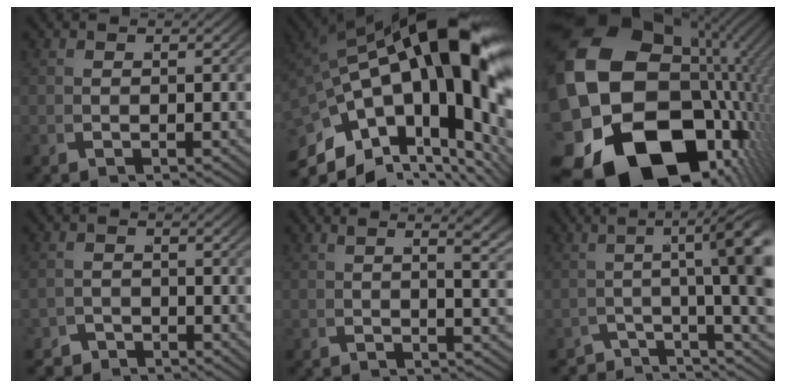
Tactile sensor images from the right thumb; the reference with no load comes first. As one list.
[{"total": 22.7, "force": [1.3, 12.5, 18.9], "torque": [-0.324, -0.030, 0.037]}, {"total": 29.3, "force": [-4.0, 20.2, 20.9], "torque": [-0.387, -0.080, -0.042]}, {"total": 2.5, "force": [-2.3, 0.9, -0.3], "torque": [0.016, -0.014, -0.039]}, {"total": 4.1, "force": [1.6, 1.2, 3.6], "torque": [-0.042, 0.004, 0.021]}, {"total": 8.7, "force": [-1.4, 3.2, 7.9], "torque": [-0.090, 0.009, -0.029]}]